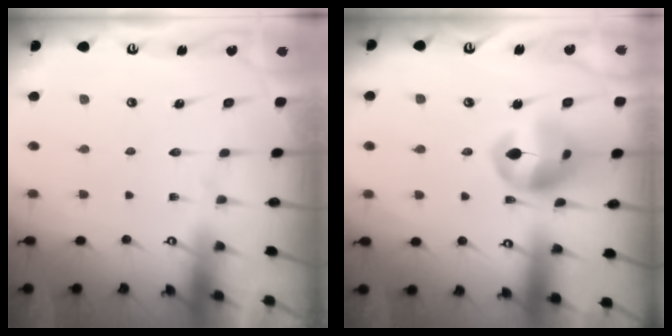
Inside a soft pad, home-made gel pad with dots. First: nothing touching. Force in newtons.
{"total": 13.9, "press": 13.8, "slide": 1.4}